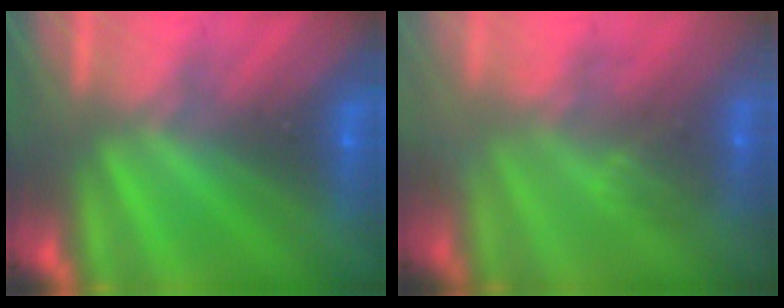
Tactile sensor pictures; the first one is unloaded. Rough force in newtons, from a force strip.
{"total": 2.8}